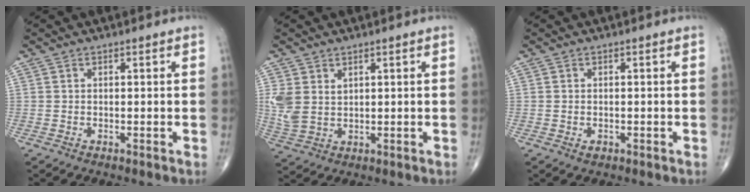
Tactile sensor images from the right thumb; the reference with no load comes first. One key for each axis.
{"total": 5.4, "fx": 1.9, "fy": 3.8, "fz": 3.4, "tx": -0.079, "ty": -0.006, "tz": 0.048}
{"total": 1.1, "fx": -0.4, "fy": 0.8, "fz": 0.7, "tx": -0.007, "ty": 0.003, "tz": -0.003}